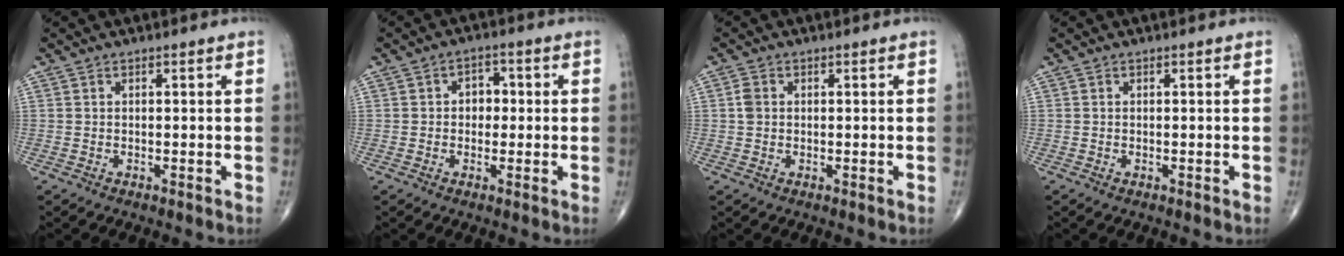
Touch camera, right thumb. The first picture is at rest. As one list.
[{"total": 3.9, "force": [0.1, 3.1, 2.5], "torque": [-0.012, 0.012, -0.006]}, {"total": 2.1, "force": [0.3, 1.7, 1.2], "torque": [-0.020, 0.004, 0.004]}, {"total": 0.6, "force": [-0.2, 0.3, 0.4], "torque": [-0.010, -0.002, -0.005]}]